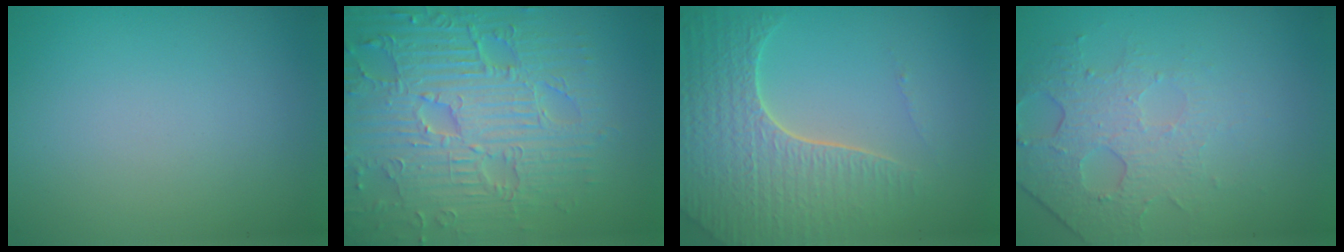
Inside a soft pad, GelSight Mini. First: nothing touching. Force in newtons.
{"total": 9.8, "press": 6.7, "slide": 7.1}
{"total": 7.0, "press": 5.2, "slide": 4.6}
{"total": 4.5, "press": 2.9, "slide": 3.5}